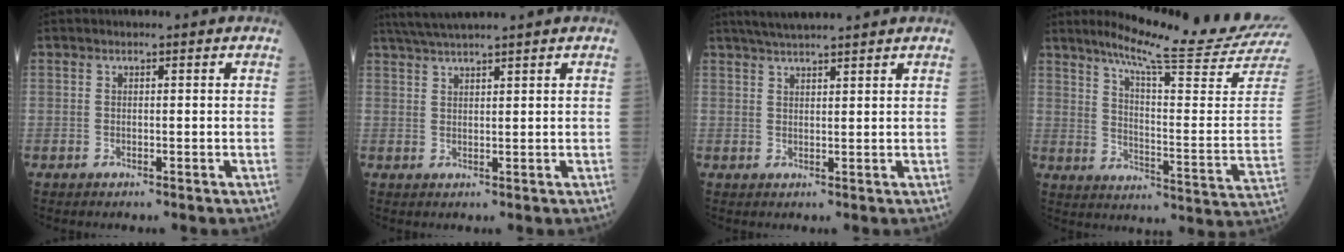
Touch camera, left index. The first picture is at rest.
{"total": 6.5, "force": [5.7, -0.8, 3.1], "torque": [-0.056, 0.030, 0.101]}
{"total": 7.0, "force": [6.2, -0.2, 3.4], "torque": [-0.056, 0.030, 0.099]}
{"total": 20.3, "force": [18.3, -2.3, 8.4], "torque": [-0.140, -0.104, 0.239]}